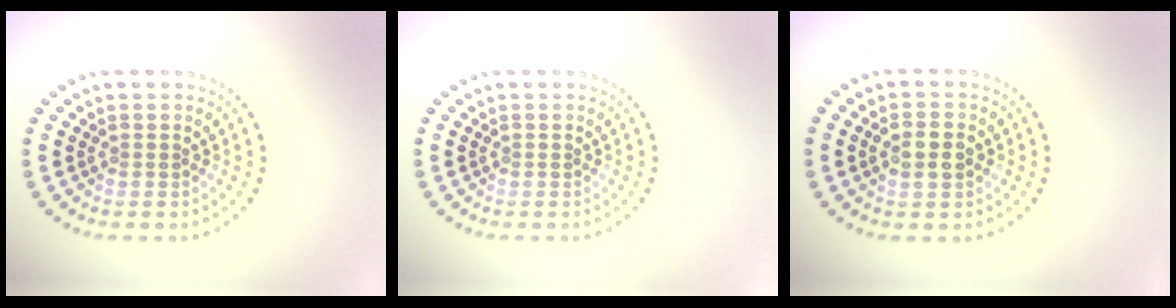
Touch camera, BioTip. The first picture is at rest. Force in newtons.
{"total": 0.0}
{"total": 2.4, "press": 2.4, "slide": 0.2}